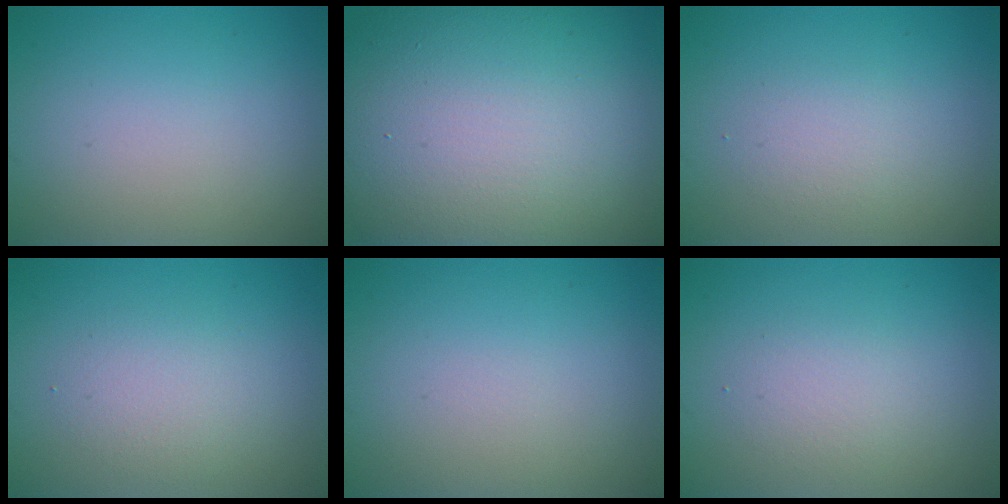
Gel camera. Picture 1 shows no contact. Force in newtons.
{"total": 21.3, "press": 21.3, "slide": 0.9}
{"total": 1.6, "press": 1.6, "slide": 0.2}
{"total": 2.2, "press": 2.2, "slide": 0.1}
{"total": 0.0}
{"total": 1.8, "press": 1.8, "slide": 0.1}